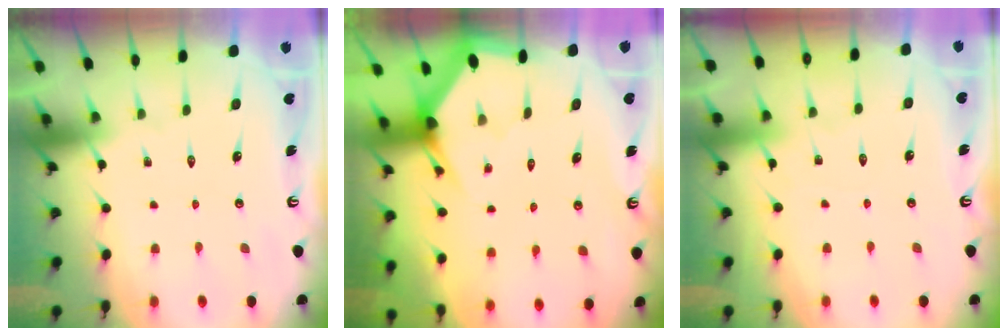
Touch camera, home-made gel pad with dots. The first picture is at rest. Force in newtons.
{"total": 2.9, "press": 2.9, "slide": 0.1}
{"total": 3.1, "press": 3.0, "slide": 0.4}